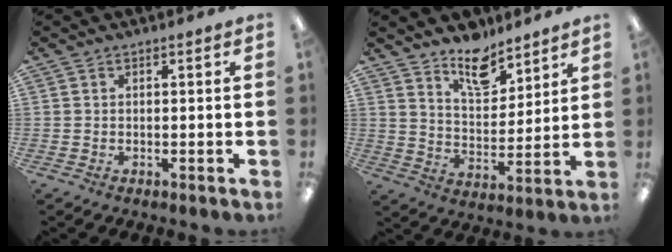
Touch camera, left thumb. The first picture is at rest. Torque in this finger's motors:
{"motor_torque": [0.17, 0.01, -0.13, -0.36, 0.05]}